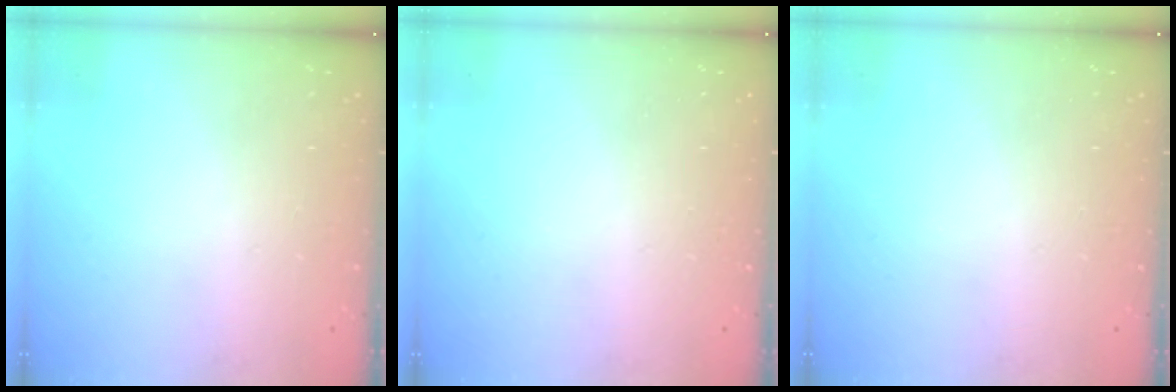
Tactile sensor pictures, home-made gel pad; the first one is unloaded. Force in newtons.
{"total": 0.0}
{"total": 0.0}